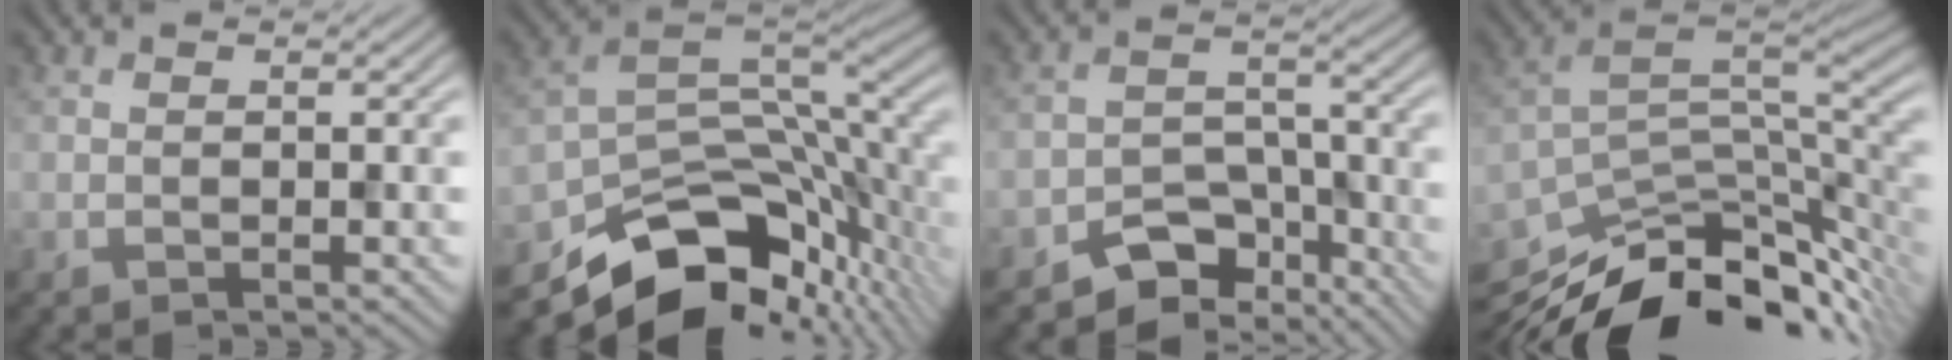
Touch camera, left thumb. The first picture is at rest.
{"total": 14.1, "force": [-7.7, 7.4, 9.3], "torque": [-0.168, -0.022, -0.121]}
{"total": 7.4, "force": [-5.5, 3.9, 3.1], "torque": [-0.035, -0.005, -0.098]}
{"total": 14.2, "force": [-9.4, 5.5, 9.1], "torque": [-0.179, -0.020, -0.146]}